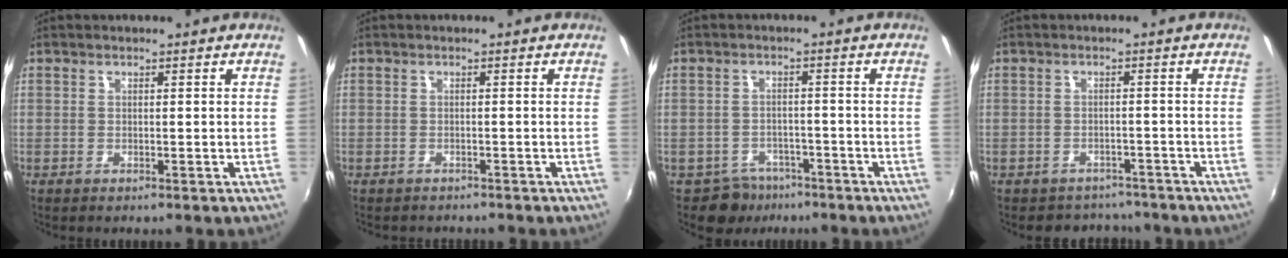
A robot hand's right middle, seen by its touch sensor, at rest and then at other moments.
{"total": 1.7, "force": [-1.6, 0.5, 0.3], "torque": [-0.010, -0.010, -0.022]}
{"total": 4.8, "force": [-3.6, 3.2, 0.1], "torque": [-0.013, 0.013, -0.055]}
{"total": 5.9, "force": [-5.2, 2.8, 0.6], "torque": [-0.020, 0.006, -0.072]}